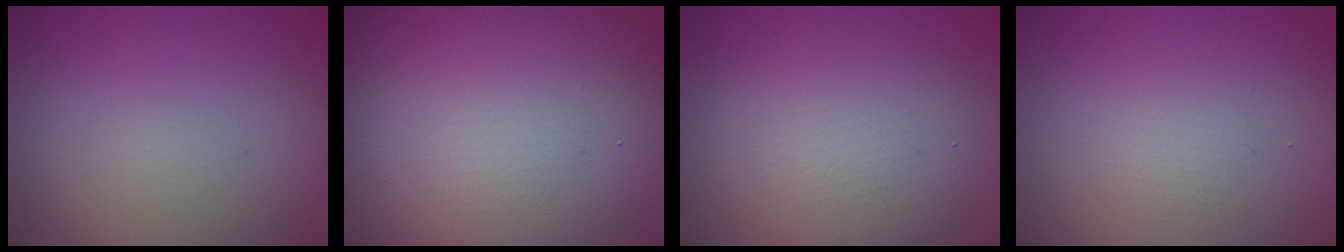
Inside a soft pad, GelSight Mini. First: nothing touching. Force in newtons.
{"total": 21.1, "press": 21.1, "slide": 1.1}
{"total": 5.5, "press": 5.5, "slide": 0.4}
{"total": 1.6, "press": 1.6, "slide": 0.1}